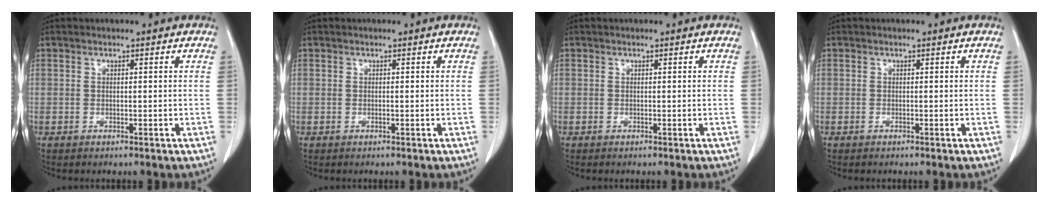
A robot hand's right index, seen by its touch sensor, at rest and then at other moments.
{"total": 0.0}
{"total": 0.0}
{"total": 0.0}